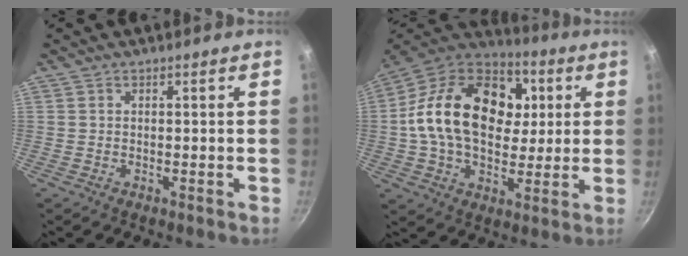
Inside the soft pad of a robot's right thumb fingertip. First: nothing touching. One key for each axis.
{"total": 25.4, "fx": 3.9, "fy": 17.7, "fz": 17.8, "tx": -0.282, "ty": 0.018, "tz": 0.052}